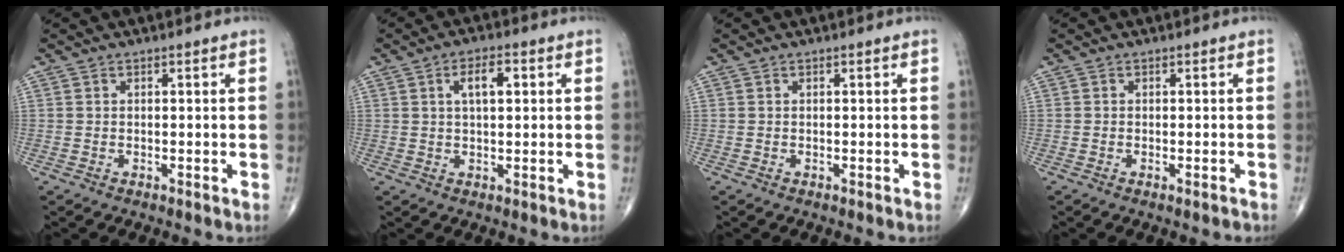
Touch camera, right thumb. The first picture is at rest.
{"total": 5.1, "force": [1.4, 2.2, 4.4], "torque": [-0.068, 0.005, 0.023]}
{"total": 0.0}
{"total": 0.8, "force": [-0.5, 0.2, 0.6], "torque": [-0.010, -0.001, -0.006]}